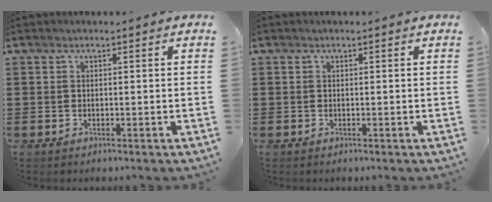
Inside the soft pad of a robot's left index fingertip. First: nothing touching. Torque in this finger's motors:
{"motor_torque": [0.00, 0.00, 0.02, -0.01]}